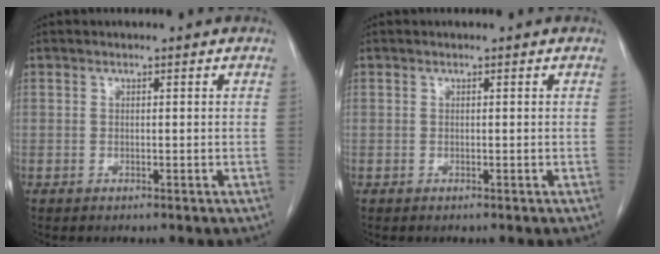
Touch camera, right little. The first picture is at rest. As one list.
[{"total": 0.0}]